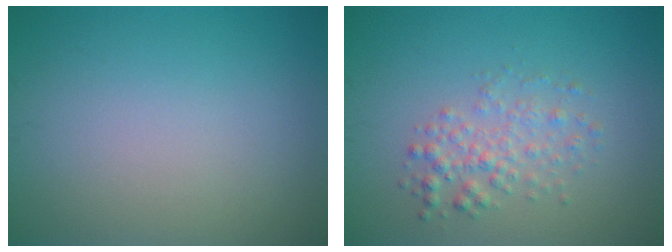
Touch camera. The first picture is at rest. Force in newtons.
{"total": 2.5, "press": 2.5, "slide": 0.0}